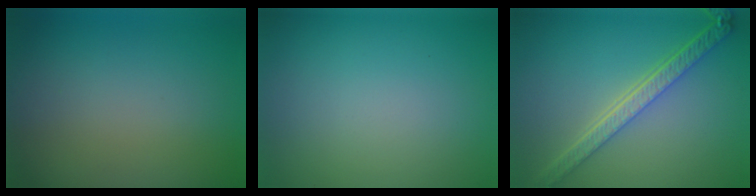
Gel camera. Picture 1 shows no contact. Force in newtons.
{"total": 0.0}
{"total": 5.2, "press": 4.0, "slide": 3.3}